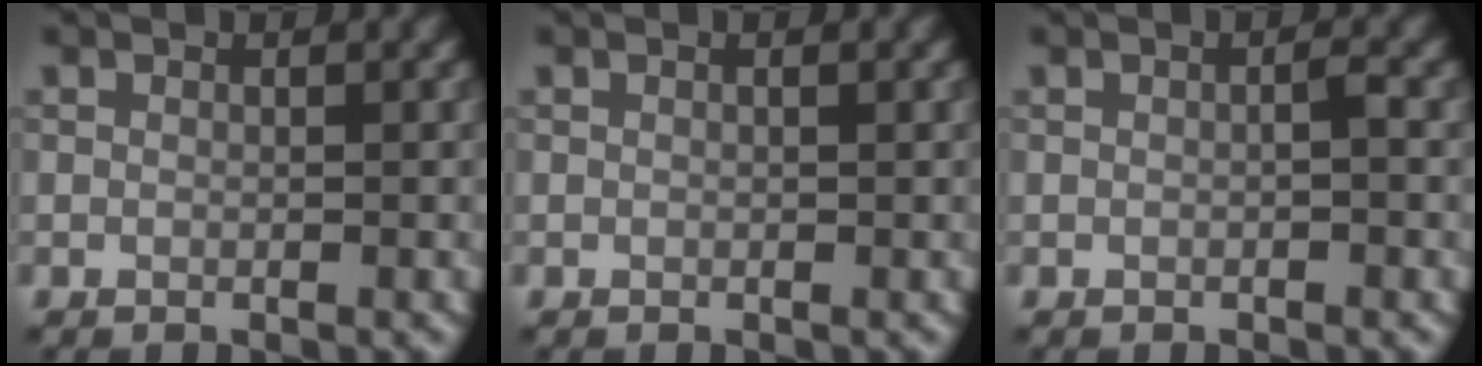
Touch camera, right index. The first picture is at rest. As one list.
[{"total": 0.0}, {"total": 0.7, "force": [-0.2, 0.0, 0.7], "torque": [-0.012, 0.004, -0.004]}]